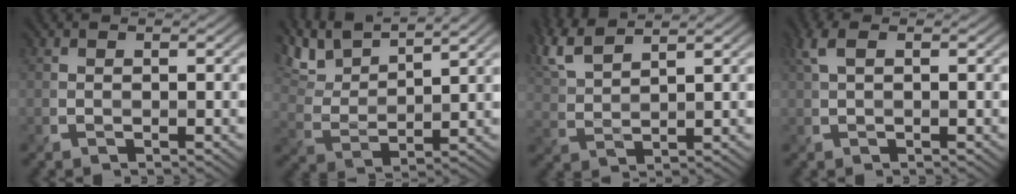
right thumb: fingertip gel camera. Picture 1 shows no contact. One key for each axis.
{"total": 9.1, "fx": 7.1, "fy": 2.2, "fz": 5.2, "tx": -0.126, "ty": 0.017, "tz": 0.137}
{"total": 6.5, "fx": 5.0, "fy": 1.4, "fz": 3.8, "tx": -0.096, "ty": 0.021, "tz": 0.106}
{"total": 2.3, "fx": 0.8, "fy": 0.8, "fz": 2.1, "tx": -0.053, "ty": 0.007, "tz": 0.014}